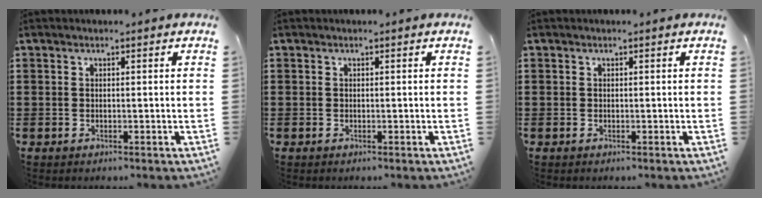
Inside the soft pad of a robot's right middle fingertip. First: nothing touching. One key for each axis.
{"total": 0.0}
{"total": 0.0}